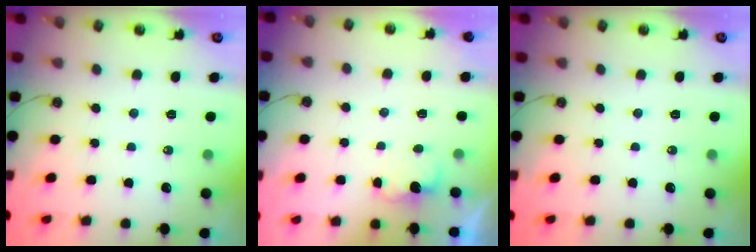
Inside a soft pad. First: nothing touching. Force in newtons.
{"total": 1.8, "press": 1.6, "slide": 0.8}
{"total": 0.0}